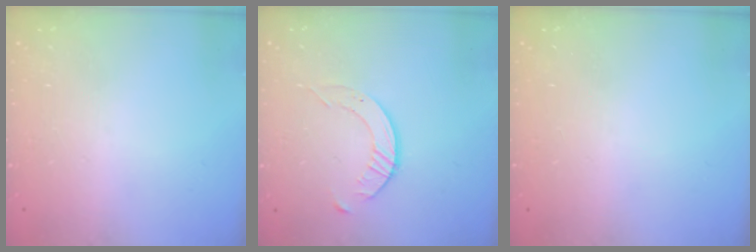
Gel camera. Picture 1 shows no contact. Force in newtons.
{"total": 3.5, "press": 3.5, "slide": 0.5}
{"total": 0.0}